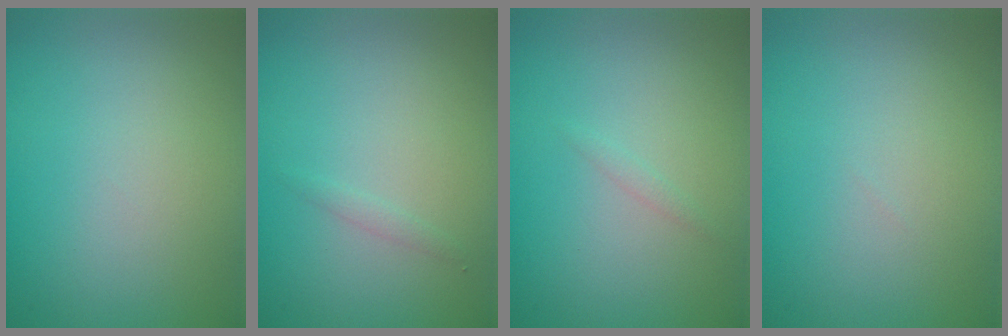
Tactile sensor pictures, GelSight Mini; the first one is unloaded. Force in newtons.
{"total": 0.6, "press": 0.6, "slide": 0.0}
{"total": 0.5, "press": 0.5, "slide": 0.0}
{"total": 0.0}